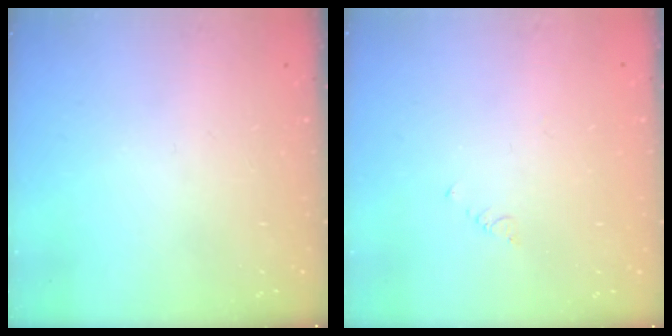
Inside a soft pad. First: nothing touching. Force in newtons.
{"total": 0.7, "press": 0.6, "slide": 0.2}